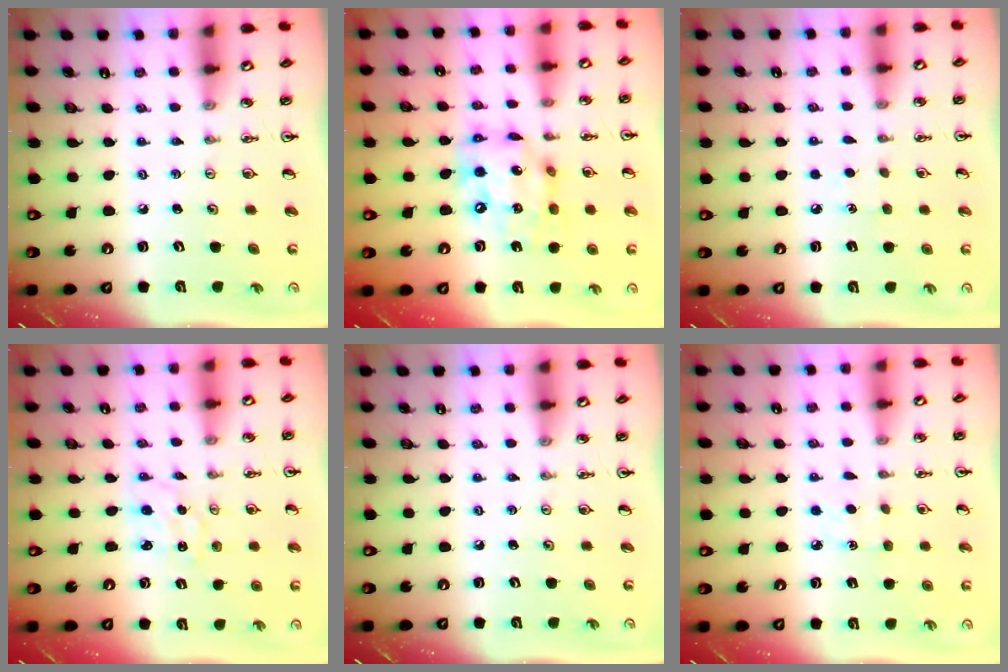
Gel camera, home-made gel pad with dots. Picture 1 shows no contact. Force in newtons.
{"total": 13.7, "press": 13.6, "slide": 1.0}
{"total": 4.5, "press": 4.5, "slide": 0.5}
{"total": 0.7, "press": 0.6, "slide": 0.3}
{"total": 0.0}
{"total": 2.9, "press": 2.9, "slide": 0.3}